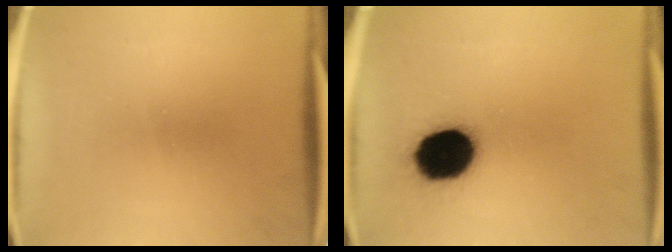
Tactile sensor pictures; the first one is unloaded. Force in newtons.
{"total": 17.4}